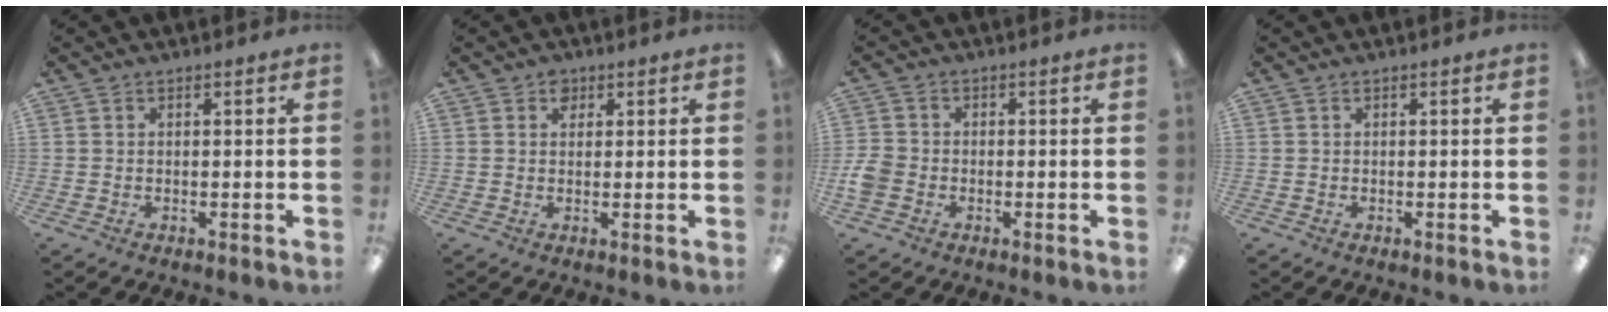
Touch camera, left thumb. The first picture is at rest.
{"total": 2.2, "force": [1.2, 1.6, 0.9], "torque": [-0.002, -0.003, 0.018]}
{"total": 4.5, "force": [-1.5, 3.7, 2.2], "torque": [-0.038, 0.012, -0.025]}
{"total": 0.0}